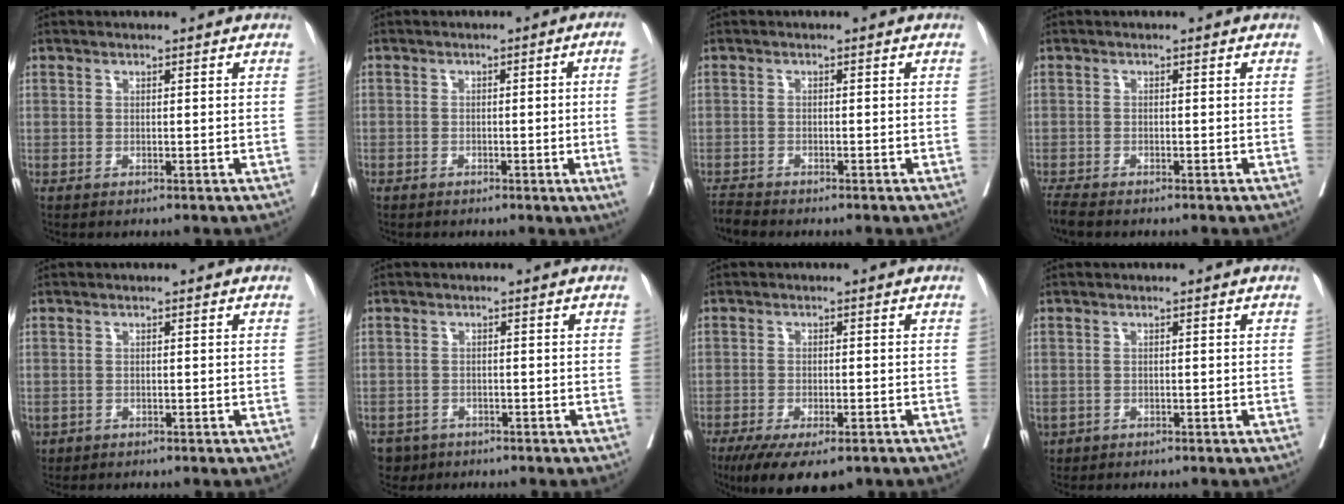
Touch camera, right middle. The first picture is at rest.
{"total": 6.4, "force": [-1.2, -1.4, 6.1], "torque": [-0.069, -0.007, -0.020]}
{"total": 2.1, "force": [-2.0, -0.5, 0.0], "torque": [-0.009, -0.014, -0.040]}
{"total": 2.7, "force": [-2.5, 0.1, 1.1], "torque": [-0.028, -0.012, -0.048]}
{"total": 1.4, "force": [-0.8, 1.0, 0.6], "torque": [-0.019, -0.001, -0.010]}
{"total": 4.3, "force": [-3.1, 3.0, 0.3], "torque": [-0.007, 0.002, -0.051]}
{"total": 10.0, "force": [-7.0, 3.6, 6.2], "torque": [-0.098, -0.015, -0.107]}
{"total": 2.2, "force": [-1.2, 1.7, 0.9], "torque": [-0.030, -0.004, -0.016]}